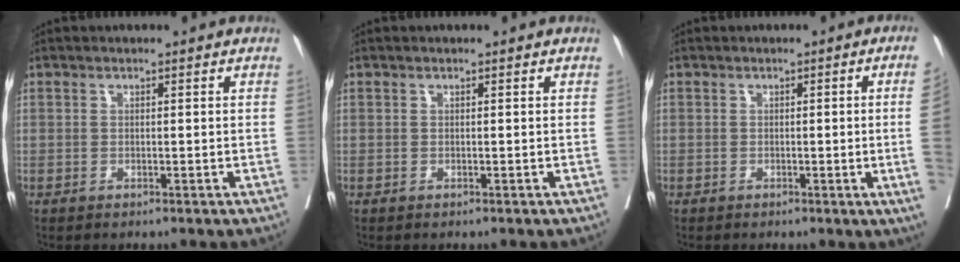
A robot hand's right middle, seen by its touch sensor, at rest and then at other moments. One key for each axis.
{"total": 0.0}
{"total": 7.0, "fx": -0.9, "fy": -2.3, "fz": 6.6, "tx": -0.077, "ty": -0.017, "tz": -0.009}